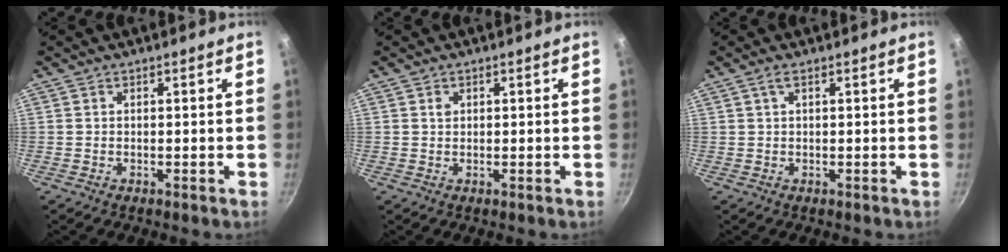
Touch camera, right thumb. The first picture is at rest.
{"total": 1.0, "force": [0.4, 0.8, 0.4], "torque": [-0.005, 0.001, 0.006]}
{"total": 1.2, "force": [0.6, 0.3, 1.1], "torque": [-0.022, 0.003, 0.013]}